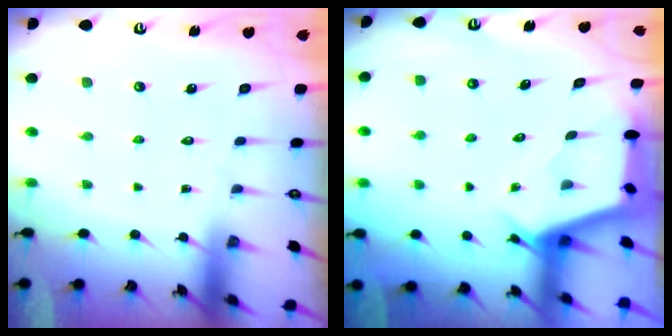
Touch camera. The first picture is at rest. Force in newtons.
{"total": 2.9, "press": 2.9, "slide": 0.3}